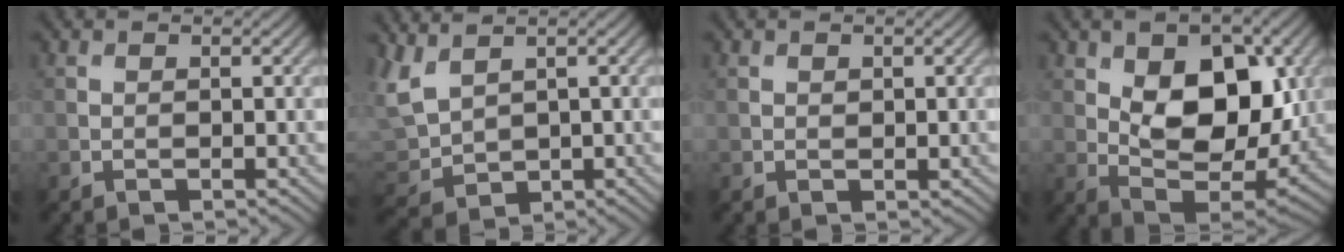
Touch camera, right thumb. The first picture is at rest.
{"total": 5.5, "force": [2.1, 3.5, 3.6], "torque": [-0.116, -0.005, 0.044]}
{"total": 0.7, "force": [0.3, 0.6, 0.2], "torque": [-0.004, -0.006, 0.009]}
{"total": 13.2, "force": [2.8, 7.7, 10.3], "torque": [-0.168, -0.010, 0.053]}